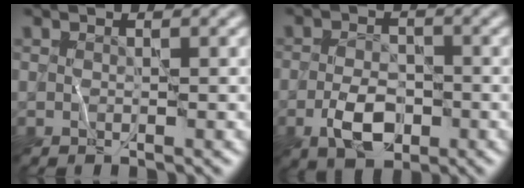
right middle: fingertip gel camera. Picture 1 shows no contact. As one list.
[{"total": 4.0, "force": [-1.6, 2.2, 2.9], "torque": [-0.051, -0.001, -0.035]}]